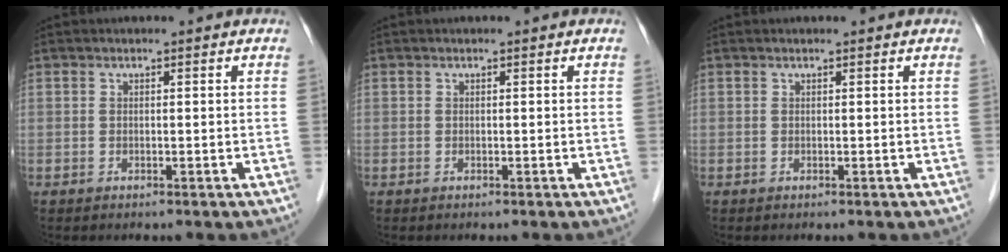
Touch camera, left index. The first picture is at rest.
{"total": 0.0}
{"total": 0.0}